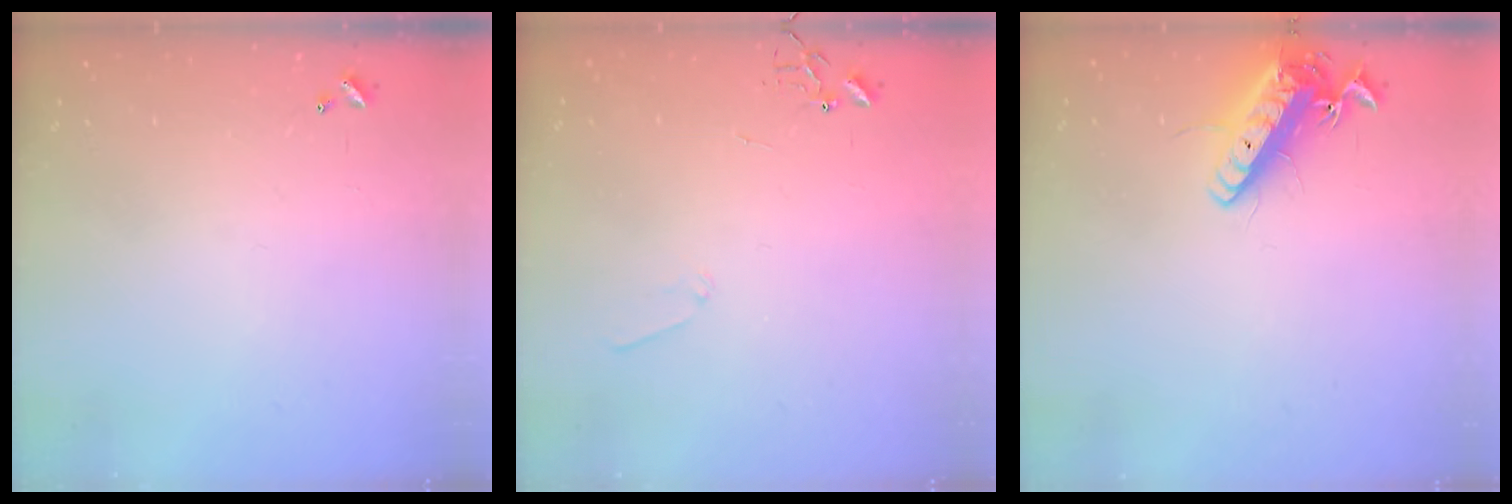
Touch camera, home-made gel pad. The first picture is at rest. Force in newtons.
{"total": 5.9, "press": 5.9, "slide": 0.4}
{"total": 14.1, "press": 13.9, "slide": 2.4}